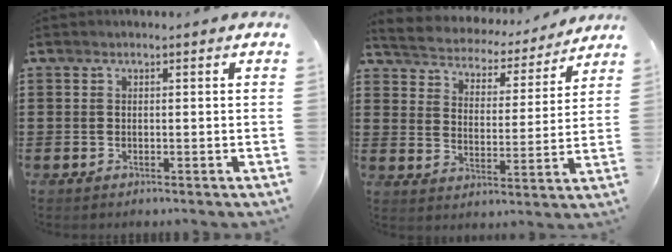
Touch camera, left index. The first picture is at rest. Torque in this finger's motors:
{"motor_torque": [1.07, -1.07, 0.51, 0.08]}